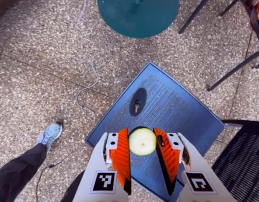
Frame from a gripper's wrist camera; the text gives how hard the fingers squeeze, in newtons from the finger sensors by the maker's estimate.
{"total": 9.3, "left": 9.2, "right": 9.3}